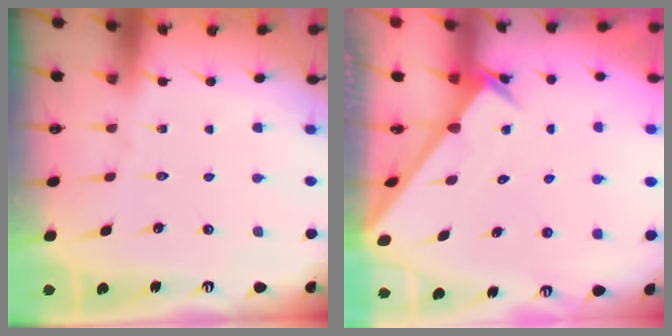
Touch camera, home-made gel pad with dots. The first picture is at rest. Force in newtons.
{"total": 2.4, "press": 2.4, "slide": 0.2}